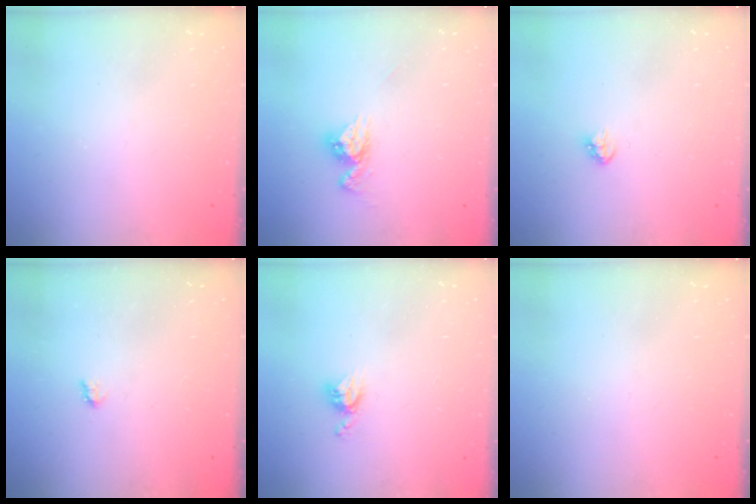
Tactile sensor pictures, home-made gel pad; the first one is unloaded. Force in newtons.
{"total": 8.7, "press": 8.6, "slide": 0.7}
{"total": 3.4, "press": 3.4, "slide": 0.3}
{"total": 1.9, "press": 1.9, "slide": 0.3}
{"total": 5.1, "press": 5.1, "slide": 0.5}
{"total": 0.0}